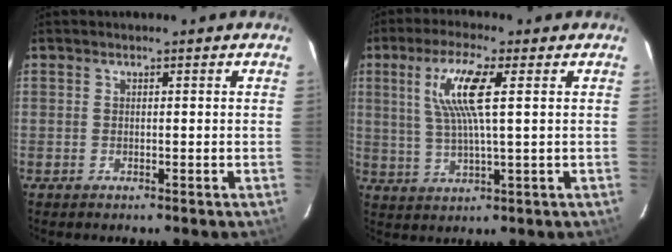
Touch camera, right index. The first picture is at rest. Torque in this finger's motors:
{"motor_torque": [0.52, -0.03, 0.66, 0.21]}